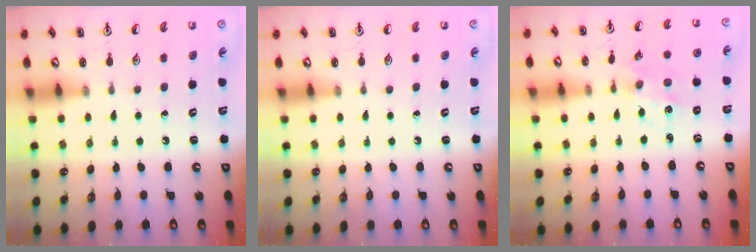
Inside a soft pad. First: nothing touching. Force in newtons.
{"total": 0.0}
{"total": 2.0, "press": 2.0, "slide": 0.5}